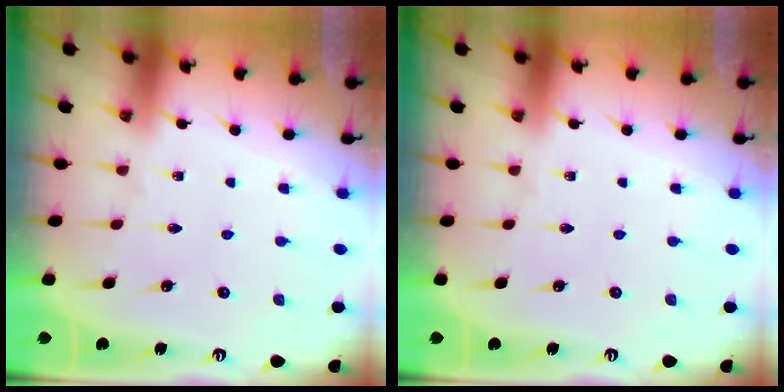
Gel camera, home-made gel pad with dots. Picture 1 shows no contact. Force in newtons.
{"total": 0.0}